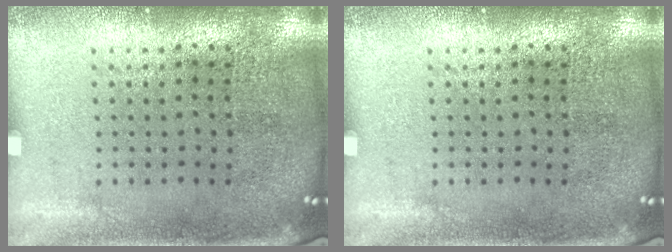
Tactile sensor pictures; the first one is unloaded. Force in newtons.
{"total": 0.0}